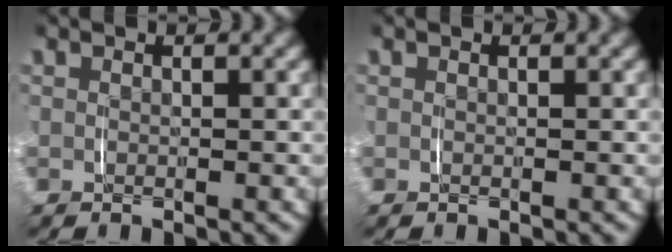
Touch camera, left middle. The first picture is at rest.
{"total": 0.0}